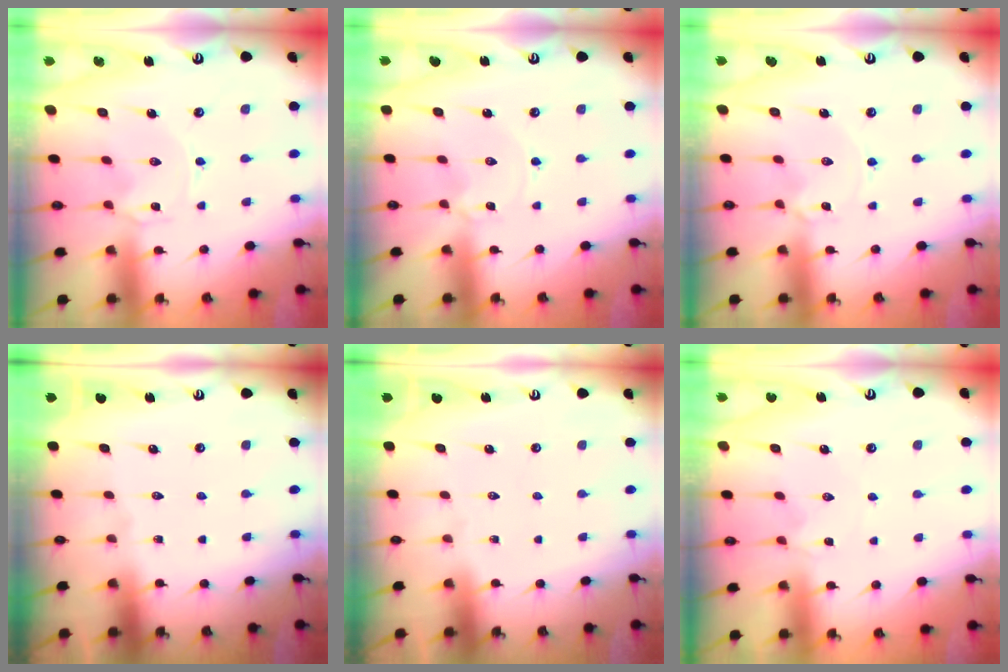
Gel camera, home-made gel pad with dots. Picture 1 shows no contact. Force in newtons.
{"total": 0.0}
{"total": 1.2, "press": 1.1, "slide": 0.1}
{"total": 0.0}
{"total": 0.0}
{"total": 0.0}